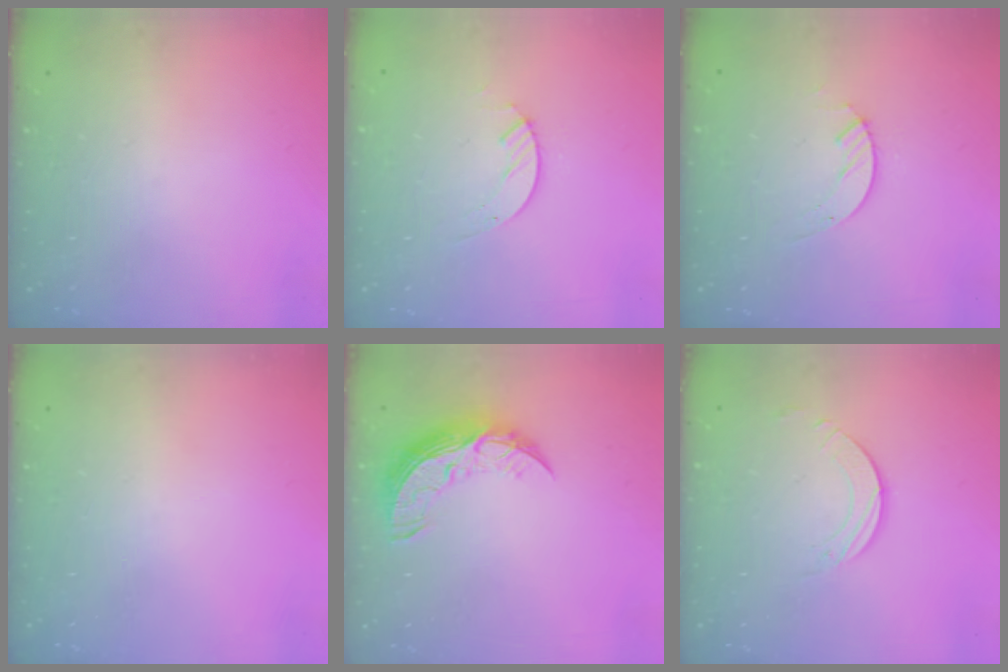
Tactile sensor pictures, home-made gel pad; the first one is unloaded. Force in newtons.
{"total": 2.1, "press": 2.1, "slide": 0.2}
{"total": 2.1, "press": 2.1, "slide": 0.2}
{"total": 0.0}
{"total": 10.0, "press": 10.0, "slide": 0.6}
{"total": 1.9, "press": 1.9, "slide": 0.1}